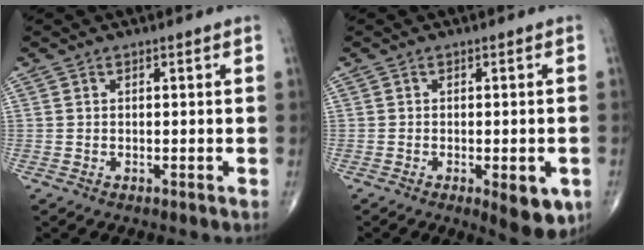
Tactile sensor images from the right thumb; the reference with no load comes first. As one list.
[{"total": 7.3, "force": [-2.7, 2.7, 6.3], "torque": [-0.061, -0.005, -0.027]}]